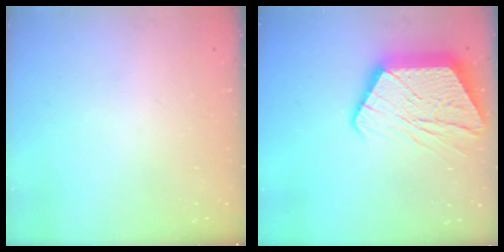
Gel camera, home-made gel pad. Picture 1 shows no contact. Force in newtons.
{"total": 20.1, "press": 20.0, "slide": 1.3}